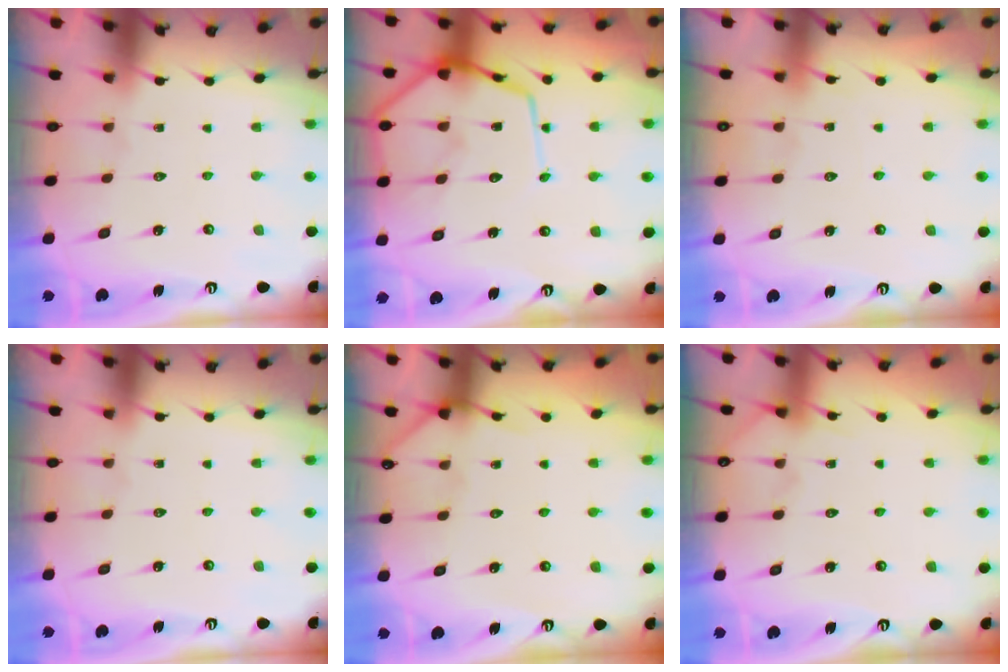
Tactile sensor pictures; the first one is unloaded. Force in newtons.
{"total": 15.0, "press": 14.9, "slide": 1.4}
{"total": 5.1, "press": 5.0, "slide": 0.6}
{"total": 0.0}
{"total": 4.4, "press": 4.3, "slide": 0.5}
{"total": 3.5, "press": 3.4, "slide": 0.4}